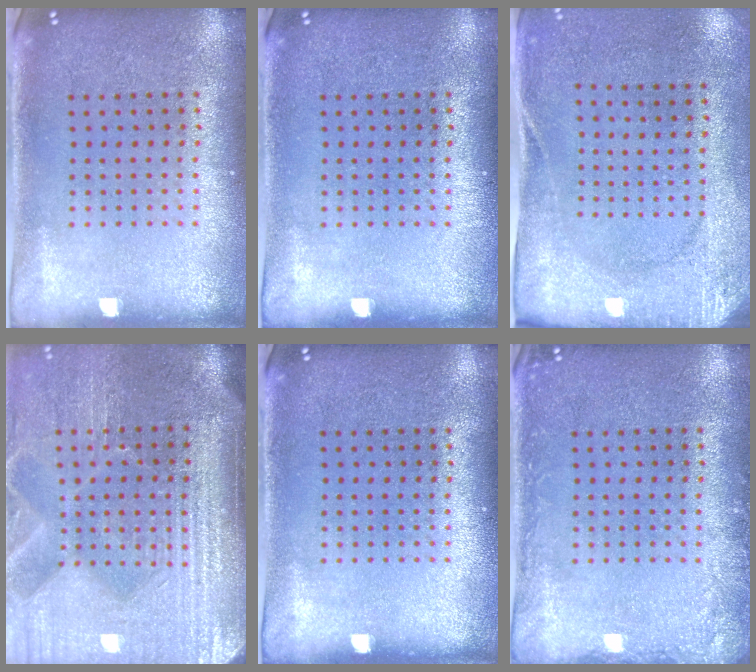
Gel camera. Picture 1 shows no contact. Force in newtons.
{"total": 0.0}
{"total": 2.7, "press": 2.1, "slide": 1.7}
{"total": 4.6, "press": 4.1, "slide": 2.2}
{"total": 0.0}
{"total": 1.6, "press": 1.6, "slide": 0.3}